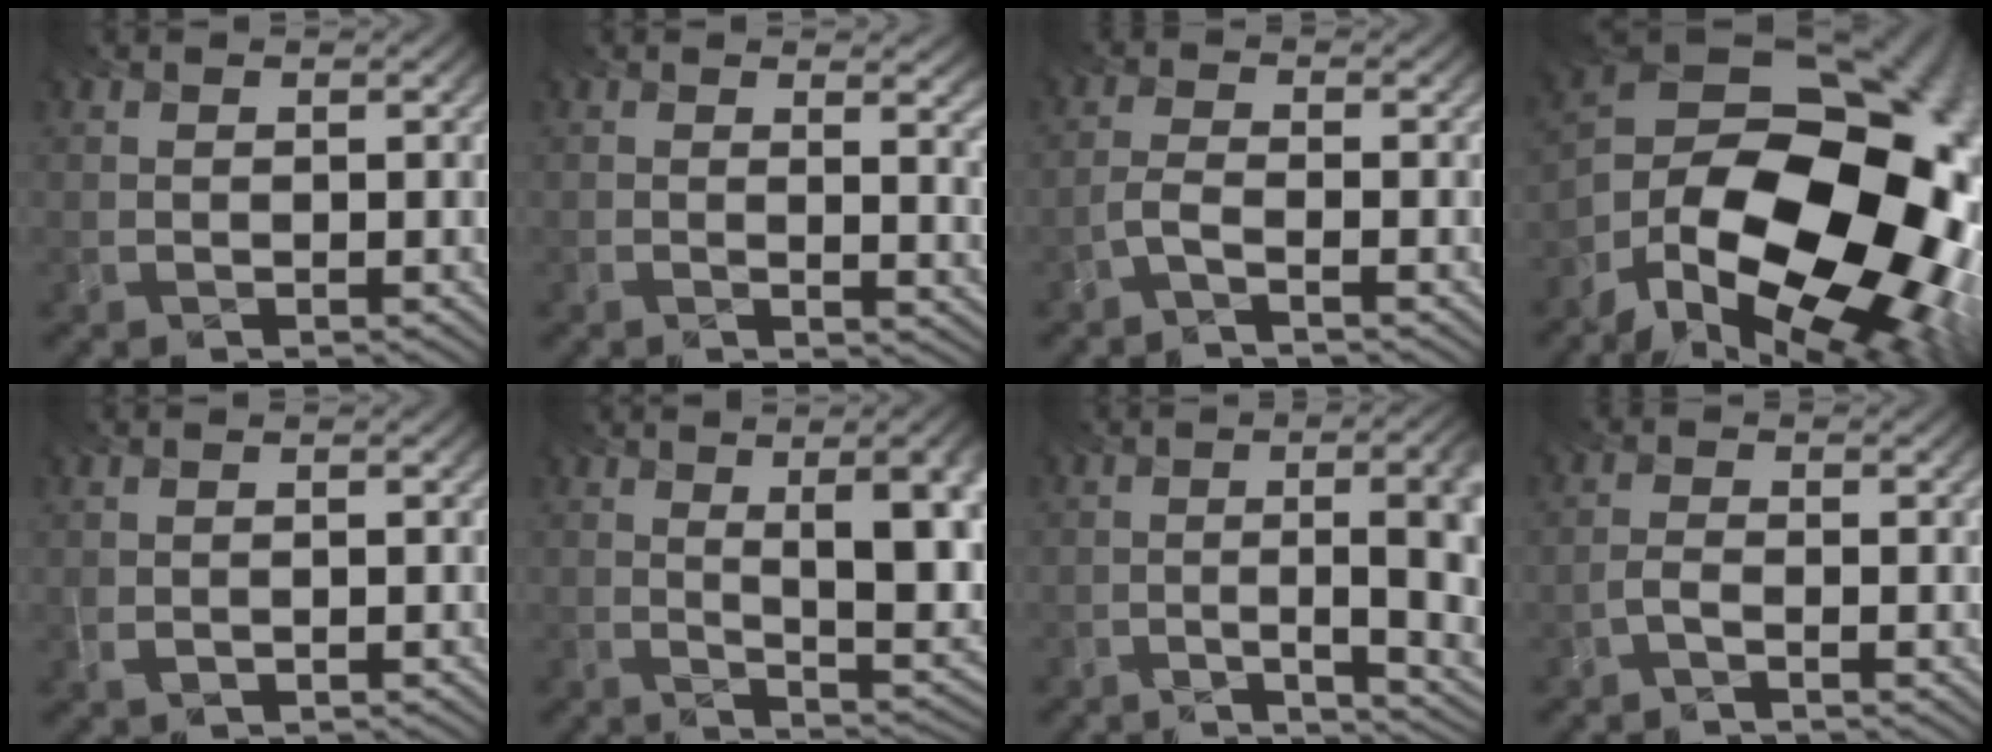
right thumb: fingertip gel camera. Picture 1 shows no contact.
{"total": 7.0, "force": [3.1, 2.5, 5.8], "torque": [-0.059, 0.024, 0.020]}
{"total": 2.7, "force": [-2.6, -0.1, 0.4], "torque": [-0.008, -0.003, -0.059]}
{"total": 21.6, "force": [-8.9, 12.2, 15.5], "torque": [-0.247, -0.039, -0.132]}
{"total": 0.6, "force": [0.0, 0.3, 0.5], "torque": [-0.012, 0.004, -0.009]}
{"total": 14.8, "force": [4.5, 5.8, 12.8], "torque": [-0.185, 0.033, 0.071]}
{"total": 14.1, "force": [-1.1, 4.9, 13.1], "torque": [-0.125, 0.026, -0.028]}
{"total": 2.2, "force": [-2.2, -0.2, 0.1], "torque": [-0.003, -0.003, -0.046]}